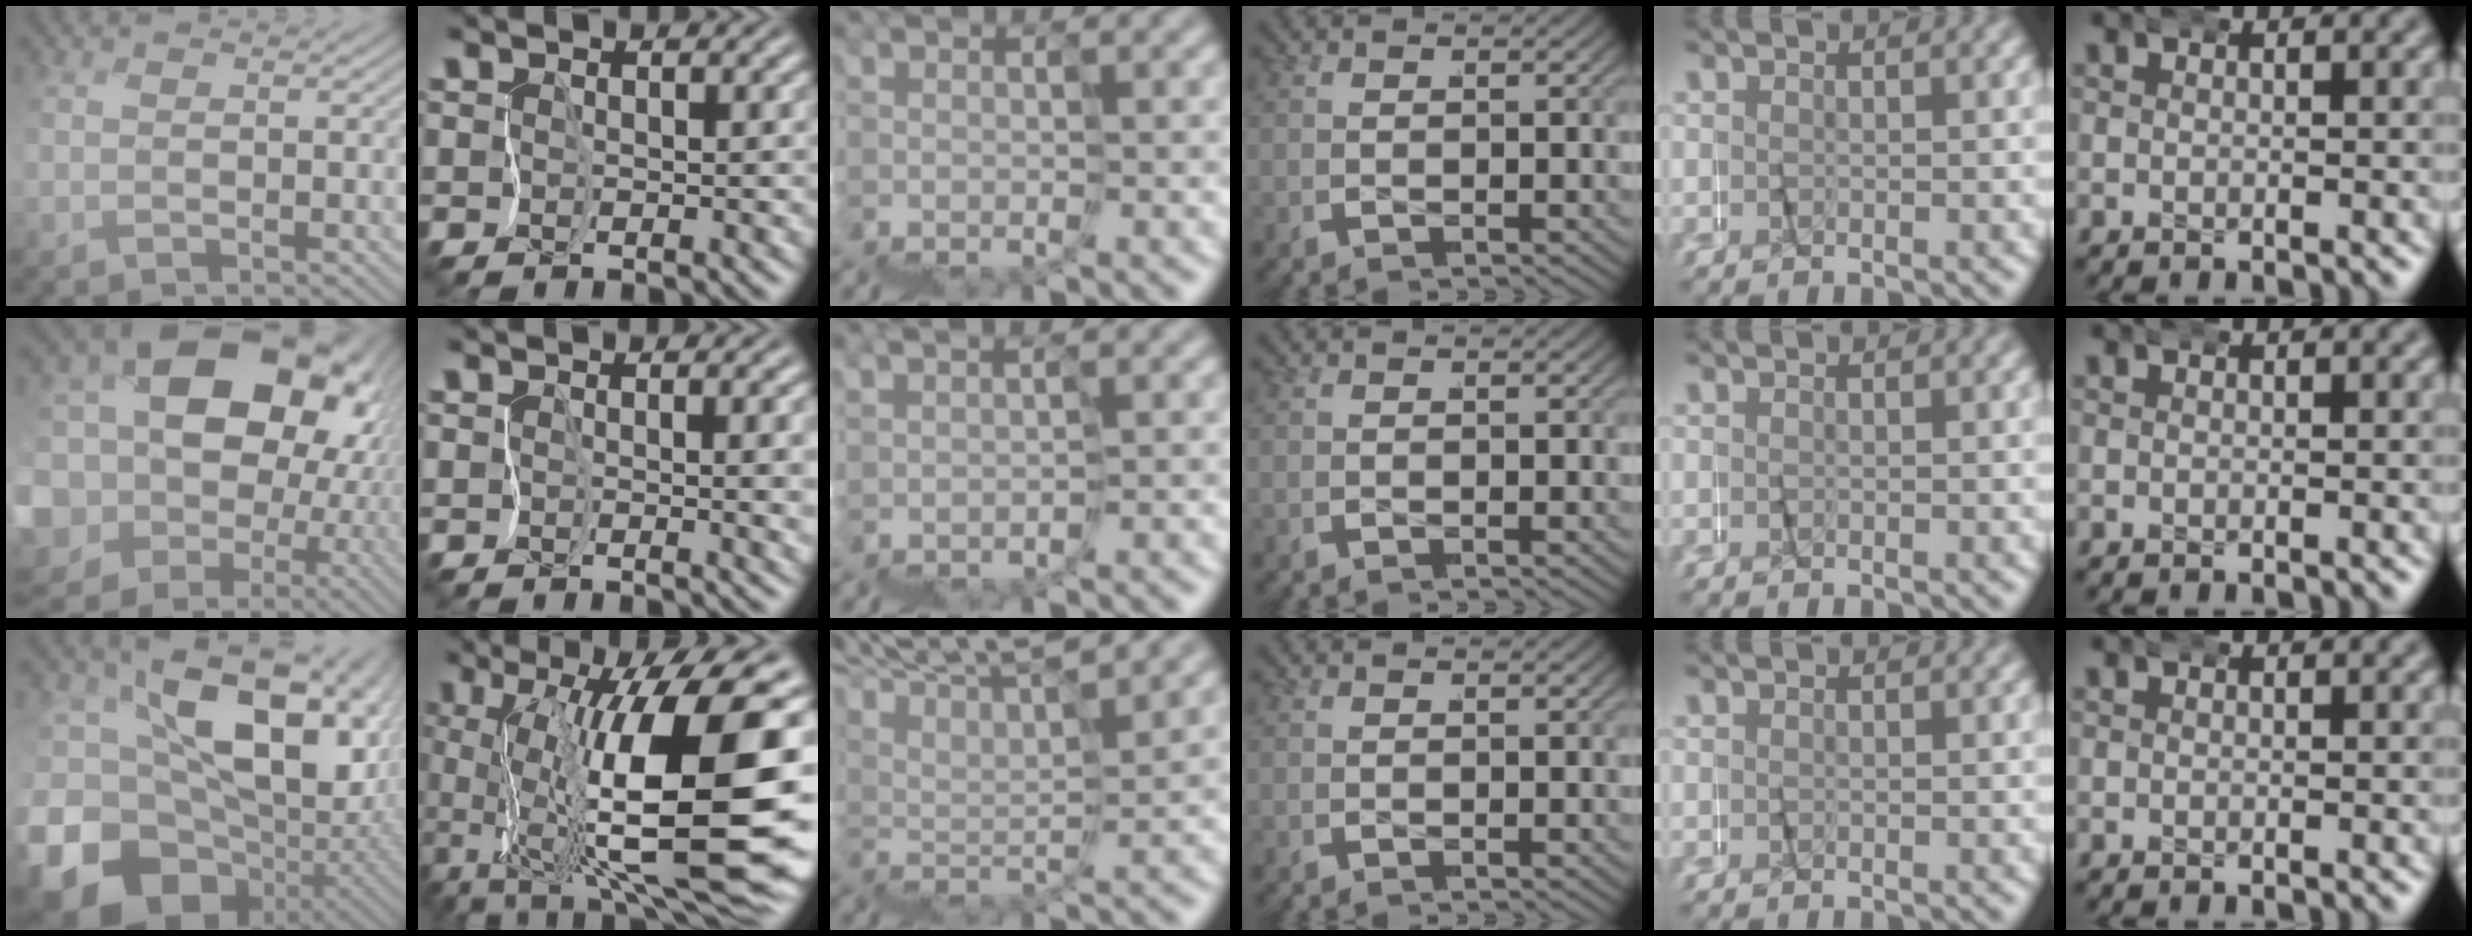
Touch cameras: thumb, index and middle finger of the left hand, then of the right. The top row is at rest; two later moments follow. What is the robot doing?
{"motion": "wrap", "object": "netting"}